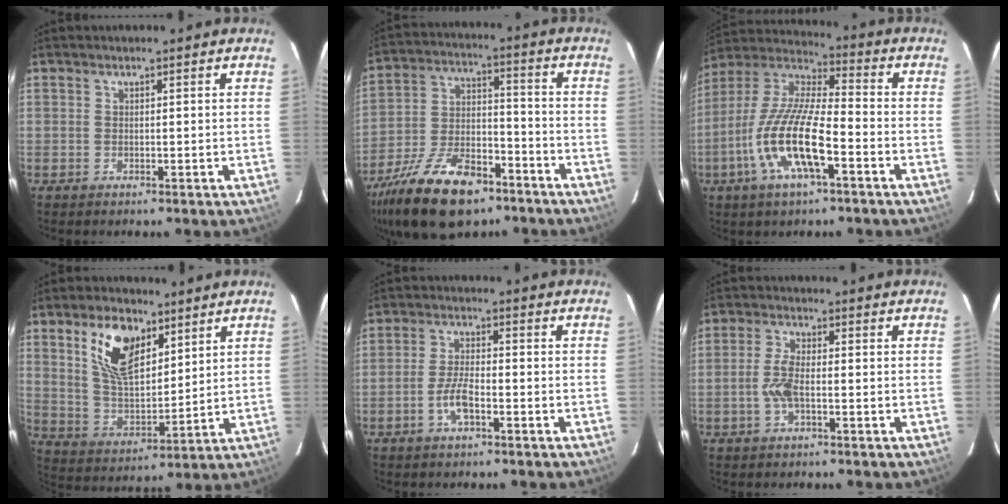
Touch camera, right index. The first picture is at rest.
{"total": 20.5, "force": [-13.8, 9.1, 12.1], "torque": [-0.248, -0.018, -0.232]}
{"total": 16.1, "force": [-6.3, 4.2, 14.2], "torque": [-0.291, -0.009, -0.128]}
{"total": 13.0, "force": [6.8, 6.6, 8.9], "torque": [-0.163, 0.011, 0.139]}
{"total": 5.0, "force": [-2.4, 1.6, 4.2], "torque": [-0.092, 0.004, -0.046]}
{"total": 4.6, "force": [-1.3, 1.6, 4.2], "torque": [-0.093, 0.004, -0.026]}